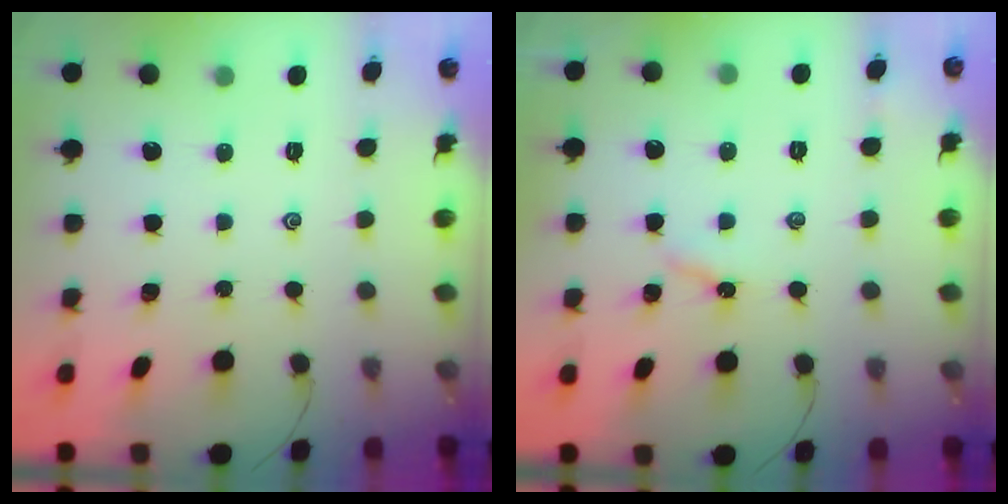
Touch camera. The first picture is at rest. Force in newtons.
{"total": 2.9, "press": 2.8, "slide": 0.4}